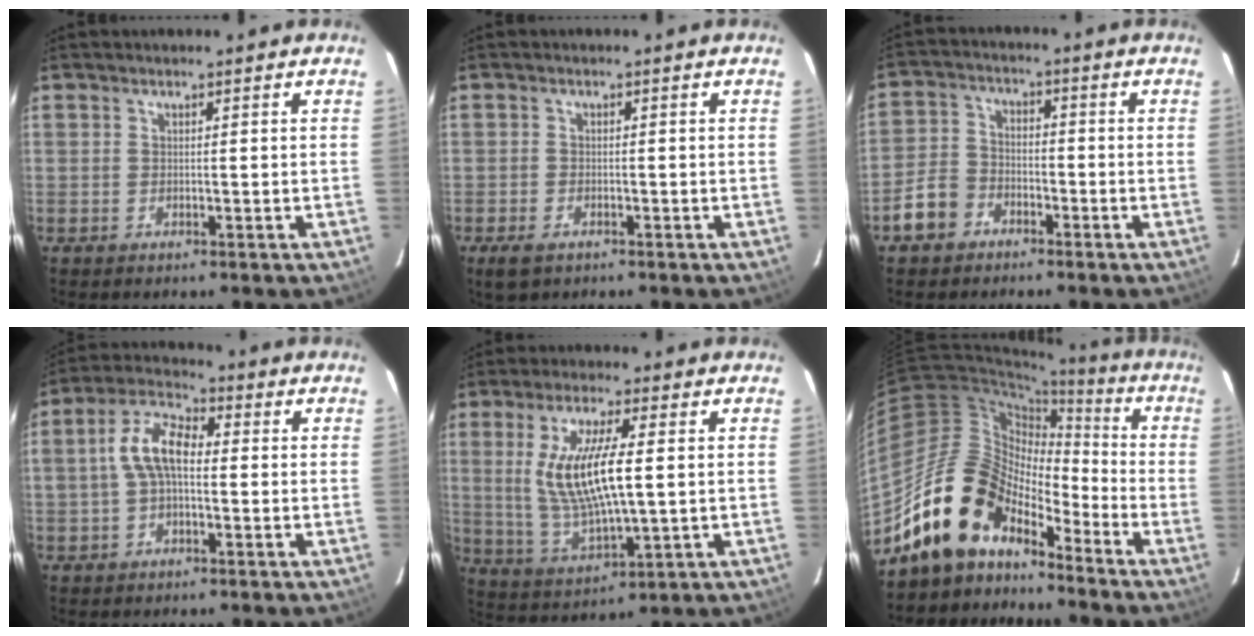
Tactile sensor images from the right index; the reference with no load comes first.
{"total": 3.6, "force": [-2.3, 1.9, 1.9], "torque": [-0.046, -0.009, -0.041]}
{"total": 6.9, "force": [-4.2, 4.9, 2.3], "torque": [-0.060, 0.021, -0.077]}
{"total": 7.9, "force": [-0.4, 4.1, 6.7], "torque": [-0.140, 0.023, -0.009]}
{"total": 14.0, "force": [1.5, 3.4, 13.5], "torque": [-0.261, -0.012, 0.041]}
{"total": 15.4, "force": [-12.1, 7.2, 6.1], "torque": [-0.118, 0.021, -0.223]}